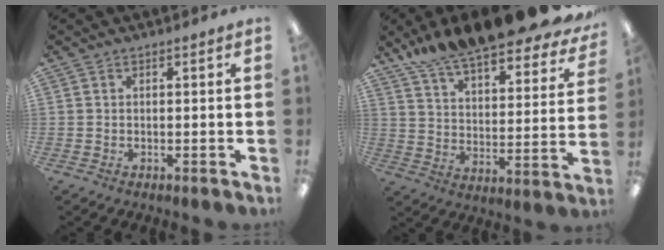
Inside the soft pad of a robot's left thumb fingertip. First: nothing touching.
{"total": 15.0, "force": [13.4, 2.6, 6.0], "torque": [-0.114, -0.106, 0.229]}